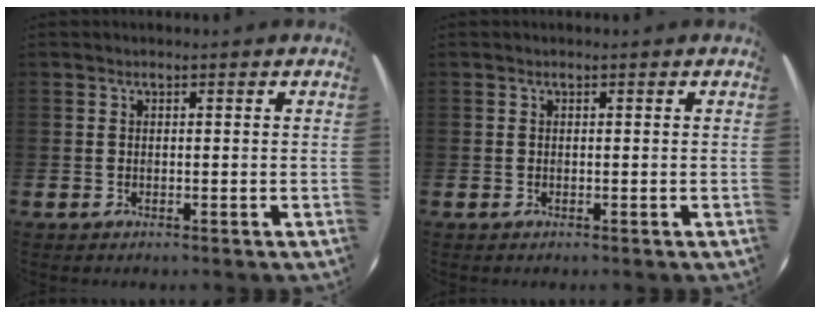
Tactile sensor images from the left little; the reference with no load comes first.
{"total": 0.0}